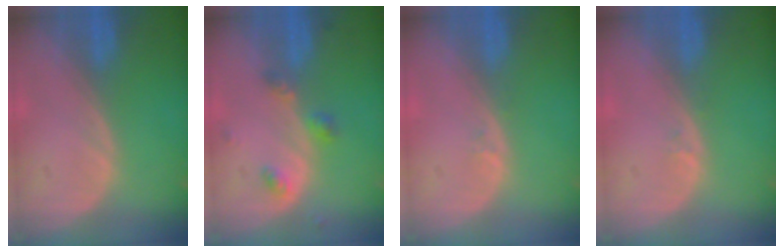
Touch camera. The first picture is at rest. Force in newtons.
{"total": 3.5, "press": 3.5, "slide": 0.5}
{"total": 0.6, "press": 0.5, "slide": 0.4}
{"total": 0.6, "press": 0.5, "slide": 0.4}